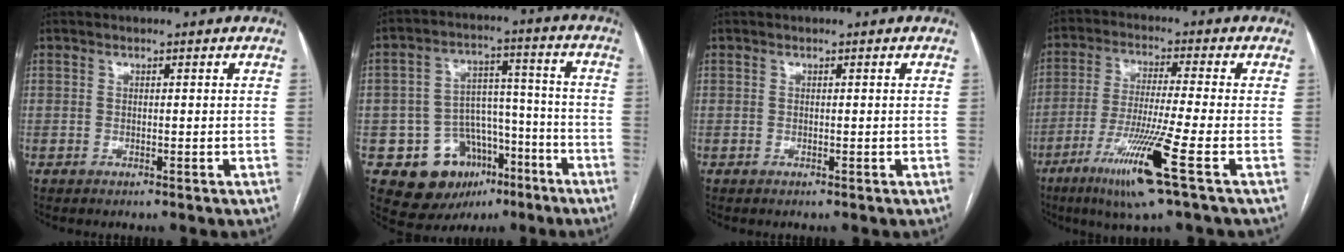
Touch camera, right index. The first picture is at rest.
{"total": 12.9, "force": [-6.3, 9.7, 5.5], "torque": [-0.073, 0.044, -0.081]}
{"total": 0.0}
{"total": 12.0, "force": [-5.6, -1.3, 10.5], "torque": [-0.207, -0.030, -0.103]}